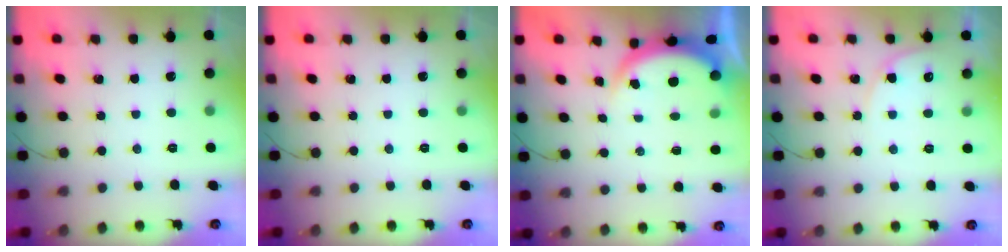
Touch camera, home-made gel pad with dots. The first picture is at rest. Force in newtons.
{"total": 0.0}
{"total": 4.7, "press": 4.5, "slide": 1.3}
{"total": 4.3, "press": 4.3, "slide": 0.5}